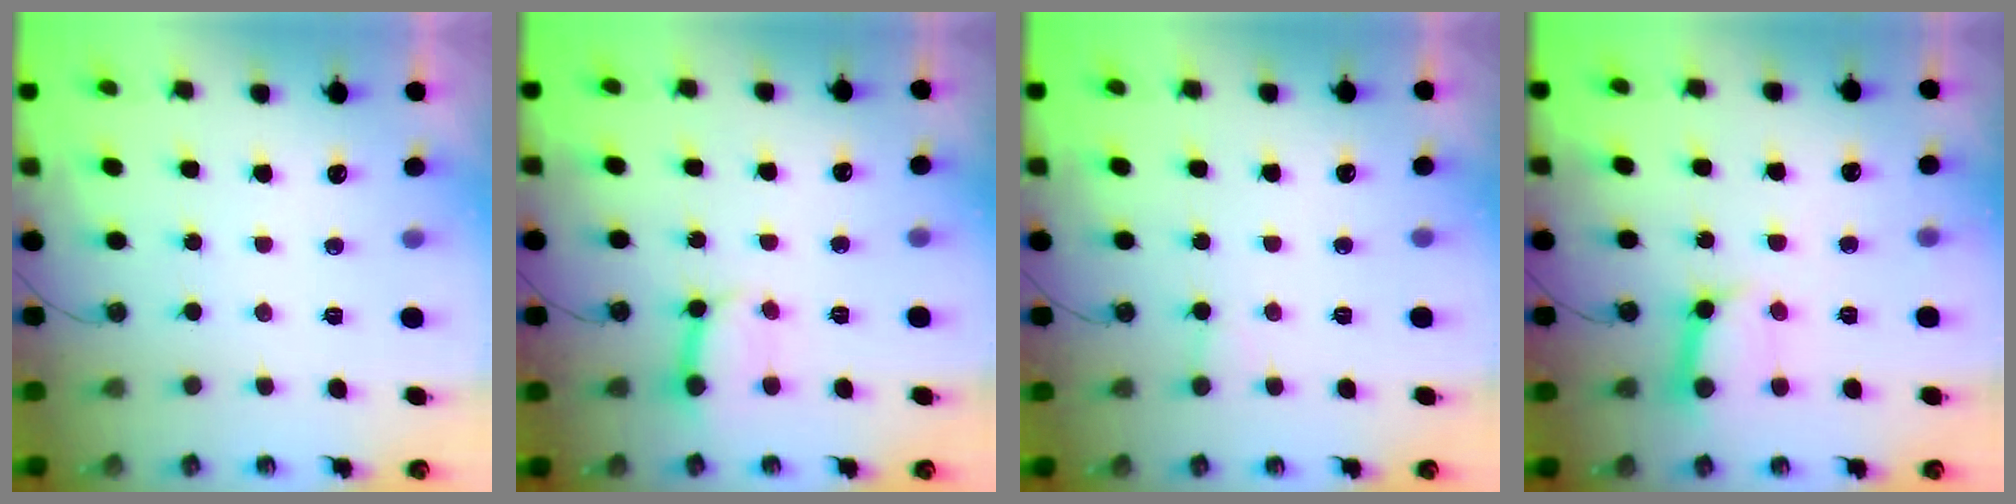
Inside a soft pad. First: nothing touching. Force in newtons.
{"total": 6.9, "press": 6.8, "slide": 0.8}
{"total": 5.2, "press": 5.2, "slide": 0.4}
{"total": 11.3, "press": 11.2, "slide": 1.5}